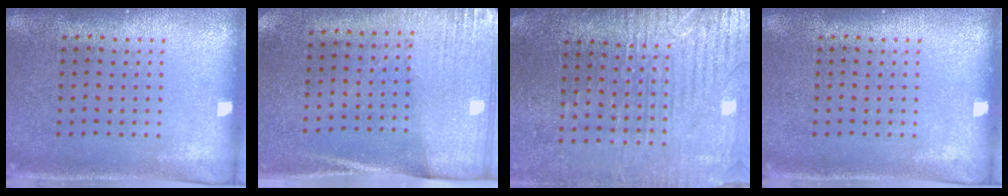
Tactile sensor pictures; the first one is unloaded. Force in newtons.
{"total": 2.7, "press": 2.3, "slide": 1.4}
{"total": 3.8, "press": 3.5, "slide": 1.6}
{"total": 0.0}